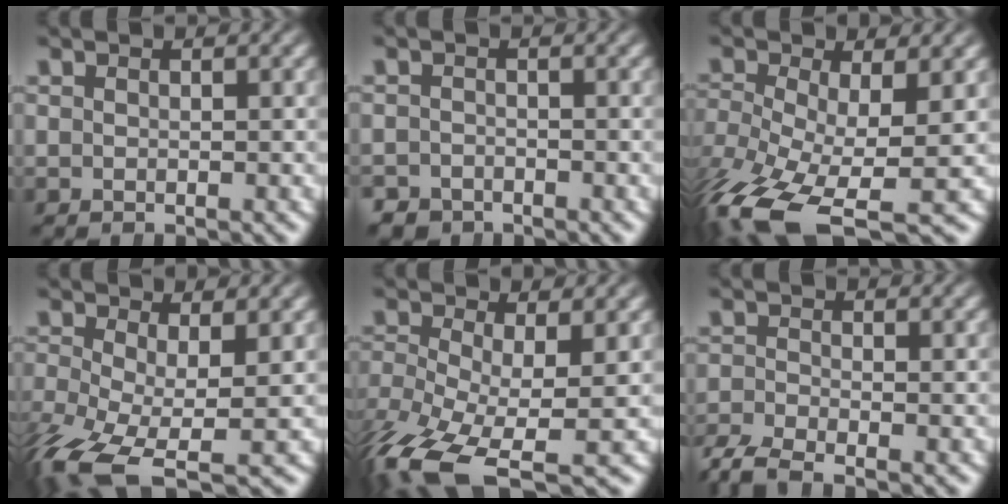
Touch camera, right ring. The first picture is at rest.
{"total": 2.8, "force": [-2.5, 1.2, -0.3], "torque": [0.005, -0.022, -0.037]}
{"total": 8.6, "force": [-5.3, 3.8, 5.5], "torque": [-0.138, -0.069, -0.055]}
{"total": 6.0, "force": [-3.3, 2.9, 4.0], "torque": [-0.111, -0.054, -0.029]}
{"total": 7.5, "force": [-4.3, 3.7, 4.9], "torque": [-0.130, -0.063, -0.043]}
{"total": 4.2, "force": [-3.5, 1.6, 1.7], "torque": [-0.031, -0.020, -0.050]}